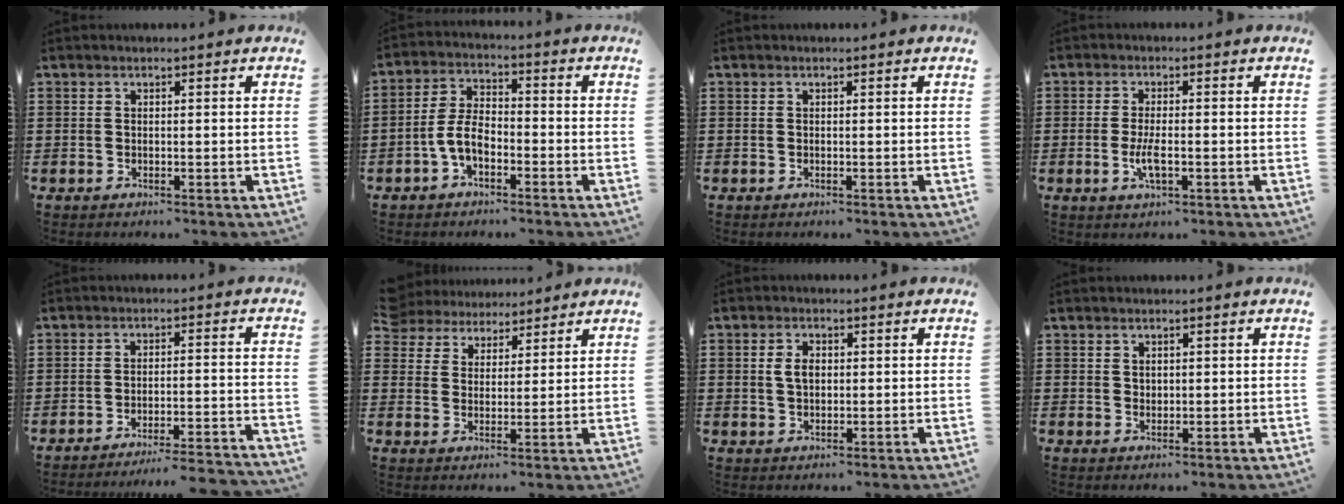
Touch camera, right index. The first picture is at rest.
{"total": 5.8, "force": [-2.5, 2.9, 4.3], "torque": [-0.110, 0.002, -0.055]}
{"total": 0.0}
{"total": 3.8, "force": [-1.0, 1.1, 3.5], "torque": [-0.074, -0.003, -0.021]}
{"total": 4.3, "force": [-4.2, -0.6, 1.0], "torque": [-0.020, -0.012, -0.085]}
{"total": 4.4, "force": [4.0, 1.7, -0.6], "torque": [-0.010, -0.009, 0.078]}
{"total": 3.0, "force": [0.5, 1.8, 2.3], "torque": [-0.049, 0.010, 0.007]}
{"total": 1.1, "force": [0.7, 0.8, 0.3], "torque": [-0.006, 0.004, 0.015]}